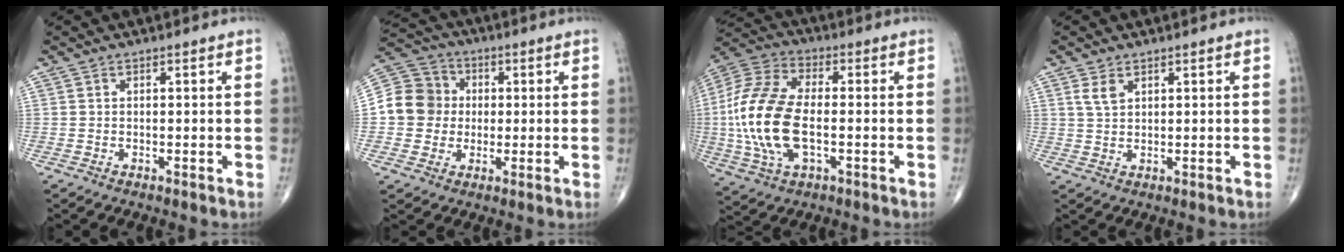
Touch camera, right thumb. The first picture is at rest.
{"total": 10.8, "force": [0.0, 10.1, 3.8], "torque": [-0.054, 0.023, -0.009]}
{"total": 19.1, "force": [-2.1, 9.8, 16.2], "torque": [-0.361, 0.010, -0.039]}
{"total": 2.7, "force": [1.5, 1.4, 1.8], "torque": [-0.032, -0.002, 0.037]}